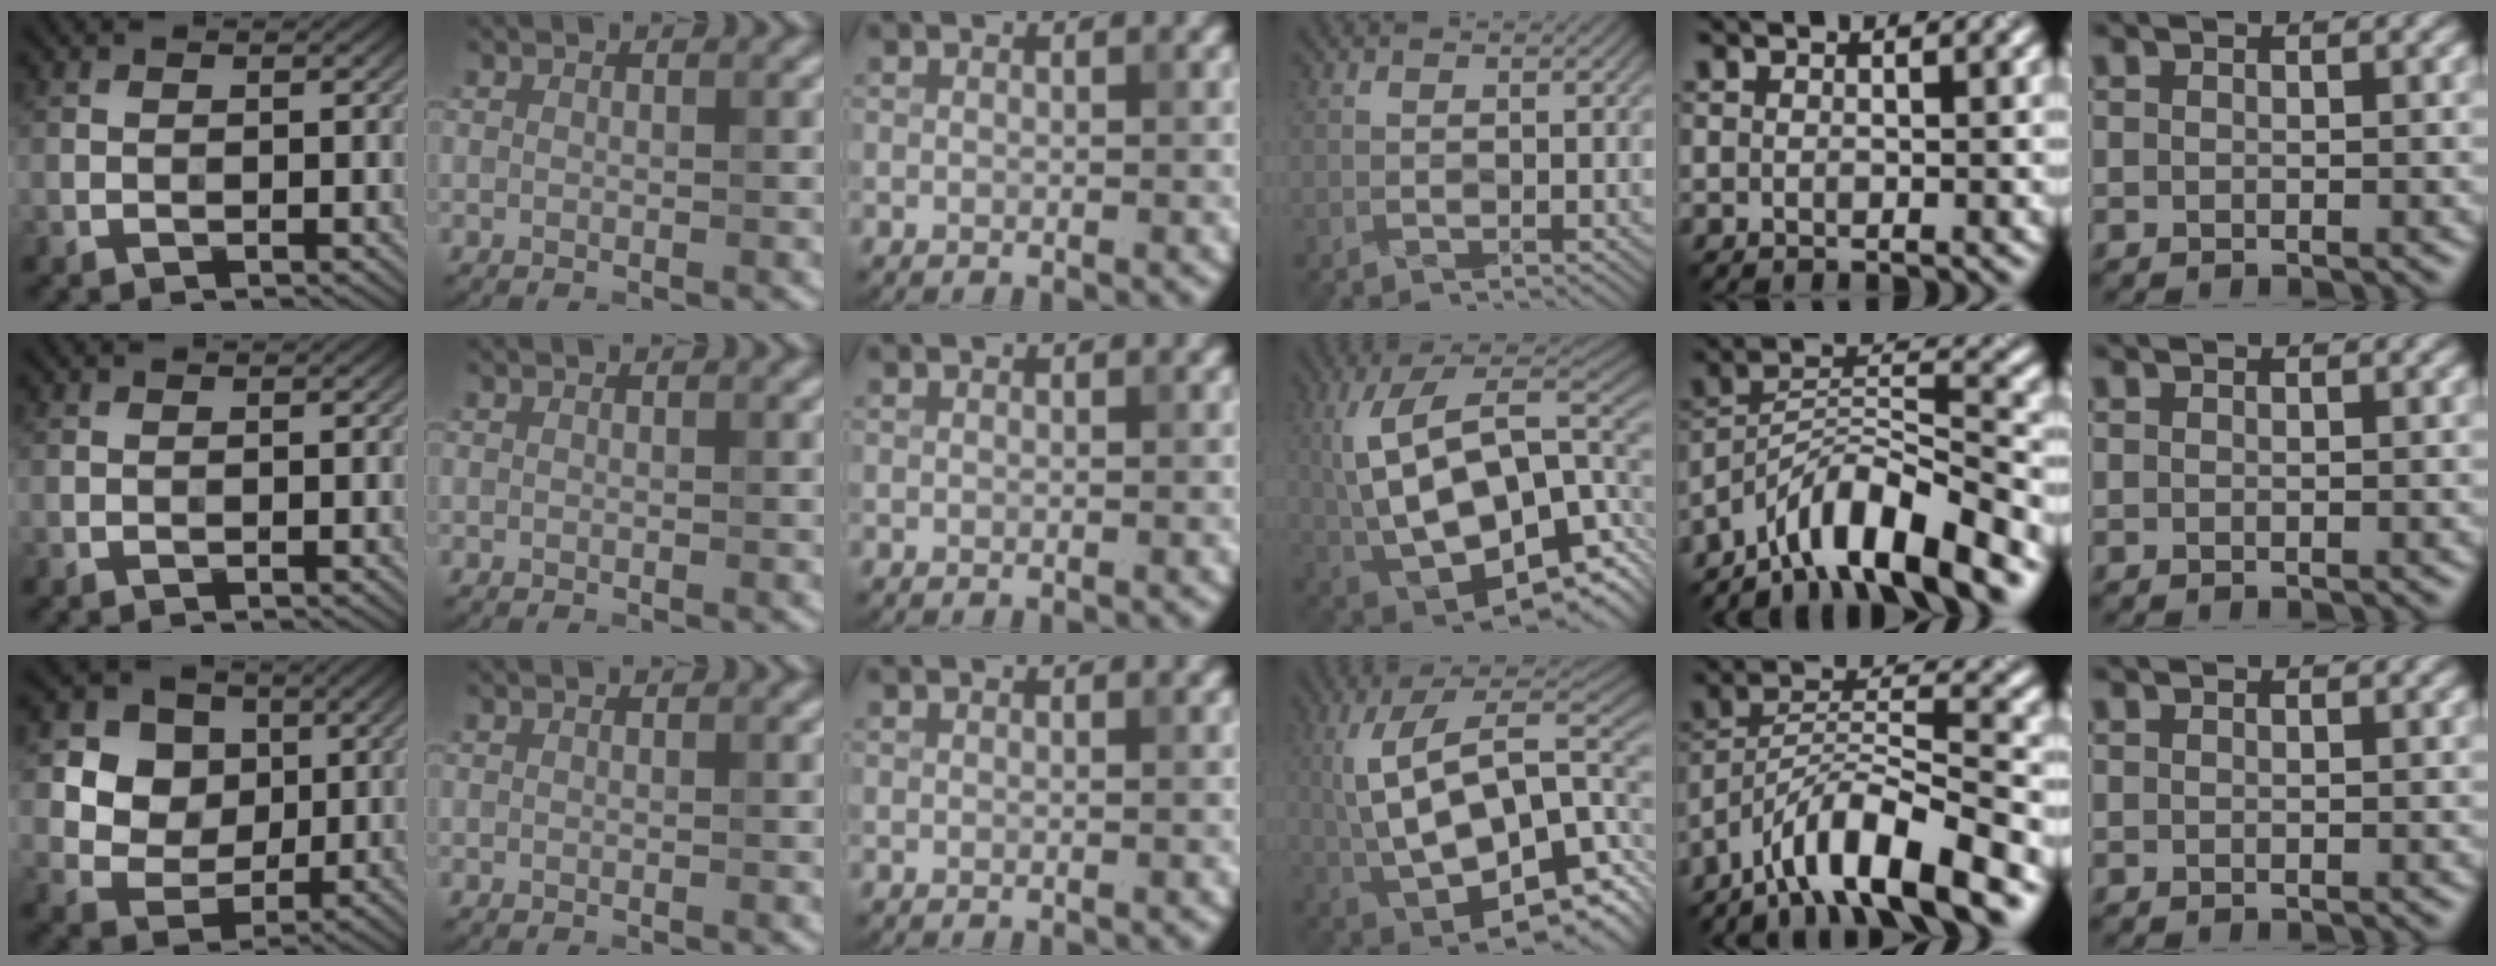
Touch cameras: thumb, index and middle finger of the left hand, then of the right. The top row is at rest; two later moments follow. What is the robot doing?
{"motion": "wrap", "object": "crepe paper"}